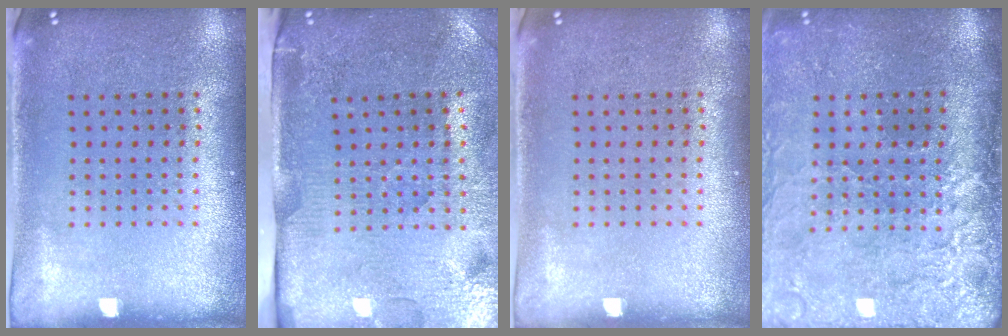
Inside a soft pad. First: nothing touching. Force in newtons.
{"total": 4.4, "press": 3.7, "slide": 2.4}
{"total": 0.0}
{"total": 4.3, "press": 3.5, "slide": 2.5}